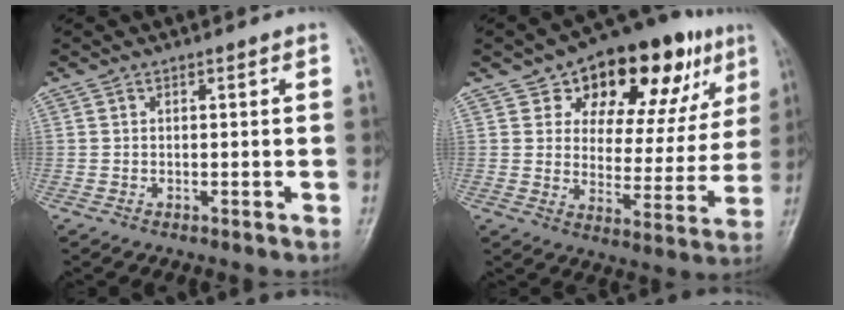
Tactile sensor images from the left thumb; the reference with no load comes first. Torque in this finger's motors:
{"motor_torque": [-0.07, 0.33, 0.10, -0.34, 0.14]}